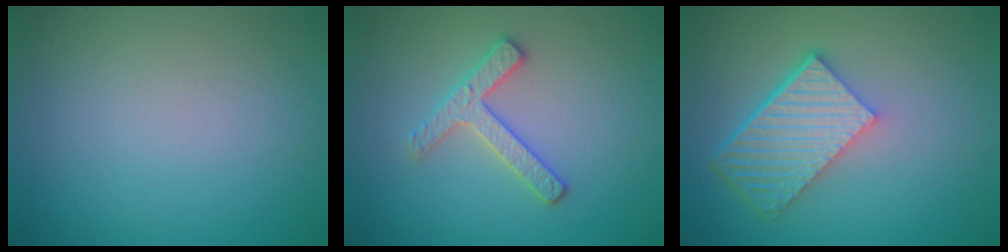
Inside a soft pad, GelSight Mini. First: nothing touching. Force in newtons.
{"total": 2.5, "press": 2.5, "slide": 0.4}
{"total": 6.7, "press": 4.8, "slide": 4.6}